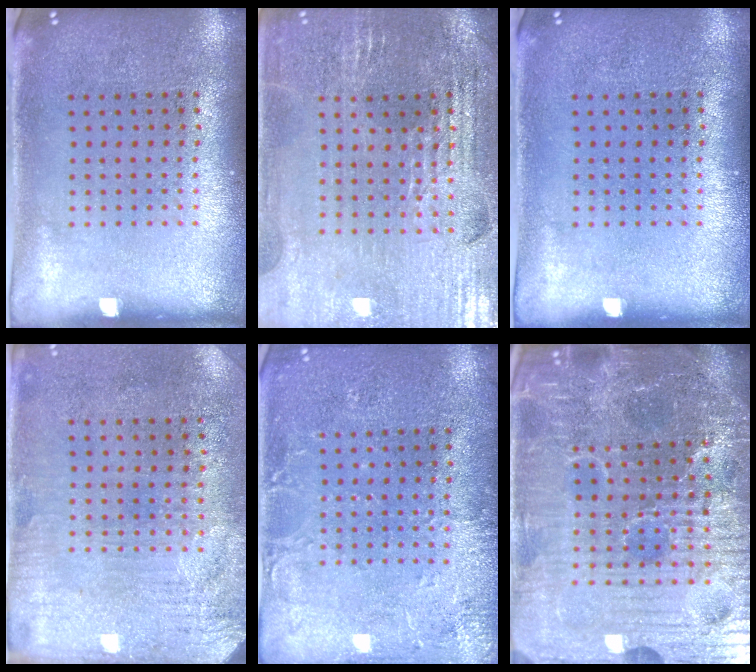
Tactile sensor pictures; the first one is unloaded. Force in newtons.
{"total": 2.9, "press": 2.8, "slide": 0.5}
{"total": 0.0}
{"total": 3.4, "press": 2.8, "slide": 1.9}
{"total": 2.9, "press": 2.9, "slide": 0.4}
{"total": 7.2, "press": 6.4, "slide": 3.2}